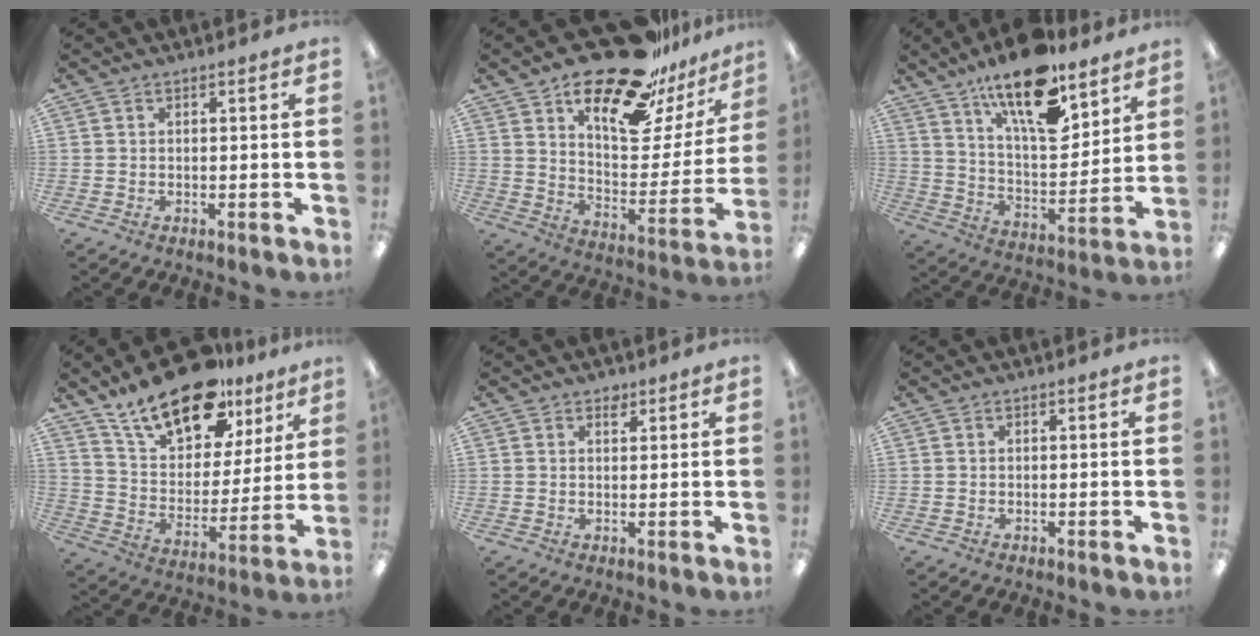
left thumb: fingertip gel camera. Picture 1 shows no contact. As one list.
[{"total": 25.1, "force": [18.9, 9.4, 13.4], "torque": [-0.198, -0.117, 0.318]}, {"total": 18.7, "force": [12.9, 6.7, 11.7], "torque": [-0.198, -0.074, 0.218]}, {"total": 20.1, "force": [14.7, 9.5, 9.9], "torque": [-0.168, -0.088, 0.258]}, {"total": 2.0, "force": [1.5, 1.1, 0.7], "torque": [0.000, -0.006, 0.023]}, {"total": 0.0}]